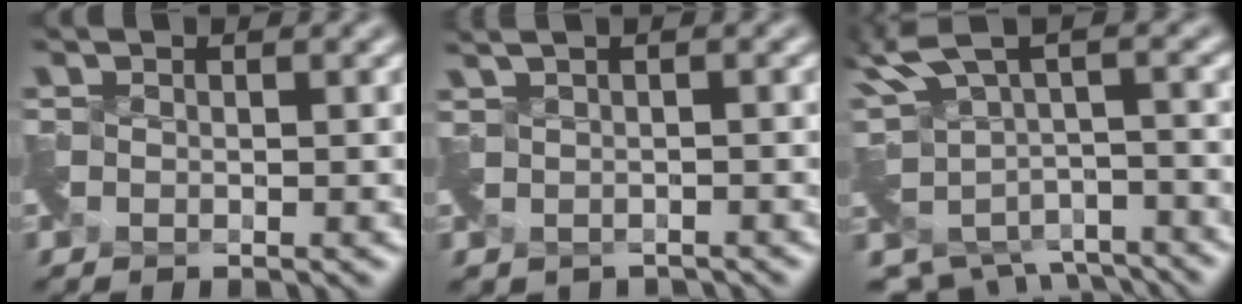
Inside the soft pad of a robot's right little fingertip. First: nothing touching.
{"total": 2.6, "force": [-0.3, 1.5, 2.2], "torque": [-0.046, -0.017, -0.002]}
{"total": 6.3, "force": [-1.6, 3.7, 4.9], "torque": [-0.104, -0.032, -0.009]}